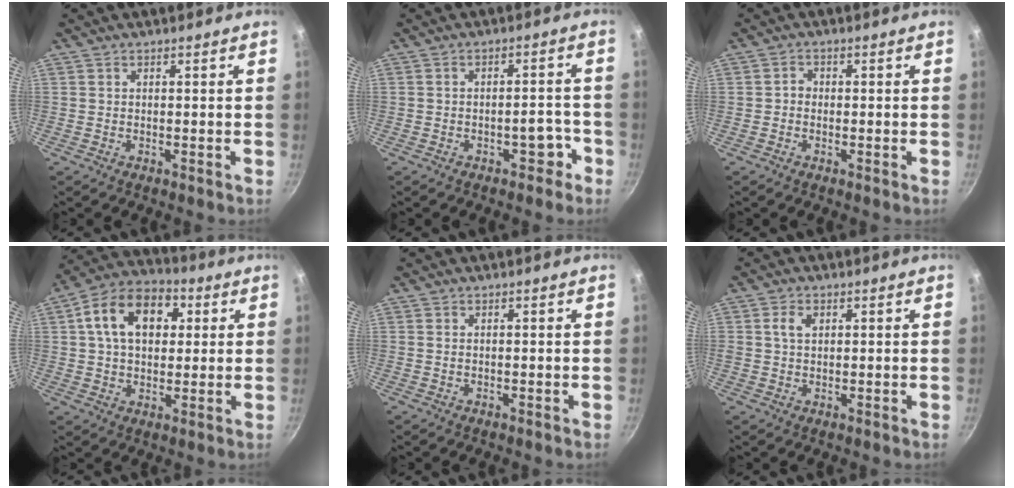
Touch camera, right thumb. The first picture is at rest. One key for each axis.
{"total": 4.3, "fx": -2.3, "fy": 2.4, "fz": 2.6, "tx": -0.005, "ty": 0.033, "tz": -0.023}
{"total": 1.4, "fx": -0.4, "fy": 1.2, "fz": 0.6, "tx": -0.008, "ty": 0.007, "tz": -0.010}
{"total": 15.0, "fx": 3.8, "fy": 10.2, "fz": 10.2, "tx": -0.141, "ty": 0.018, "tz": 0.047}
{"total": 0.0}
{"total": 2.9, "fx": 0.9, "fy": 2.1, "fz": 1.9, "tx": -0.026, "ty": 0.001, "tz": 0.016}